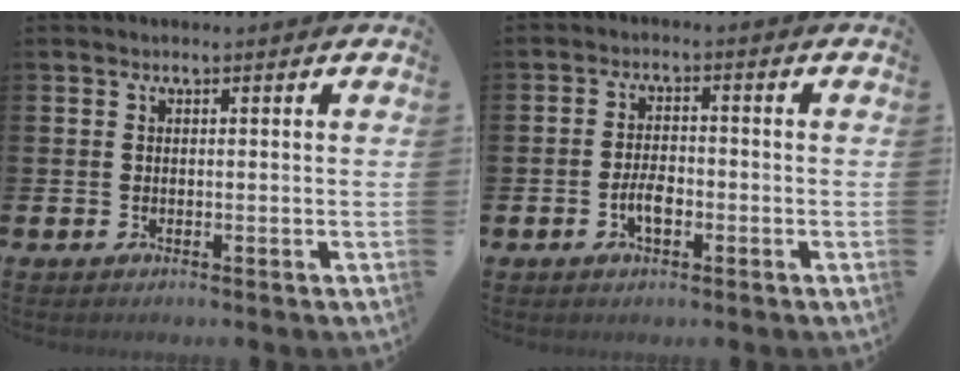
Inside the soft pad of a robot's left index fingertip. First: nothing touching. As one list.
[{"total": 3.2, "force": [-1.1, 1.6, 2.5], "torque": [-0.040, 0.003, -0.023]}]